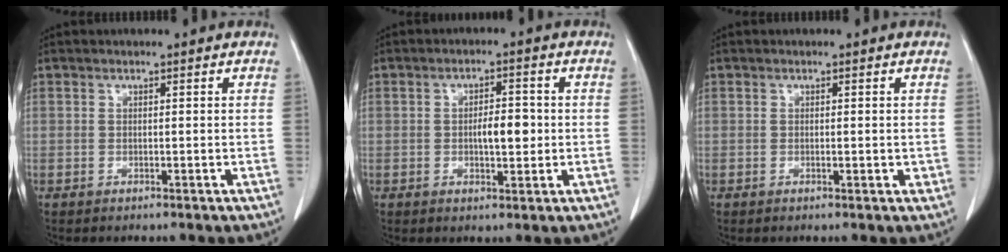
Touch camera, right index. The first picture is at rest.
{"total": 4.6, "force": [-0.3, 1.6, 4.2], "torque": [-0.069, 0.002, -0.002]}
{"total": 1.4, "force": [-0.1, 0.4, 1.3], "torque": [-0.021, -0.004, 0.000]}